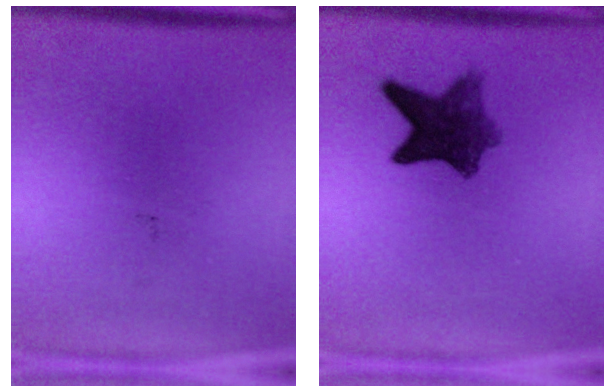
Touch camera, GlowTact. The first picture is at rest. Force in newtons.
{"total": 7.7}